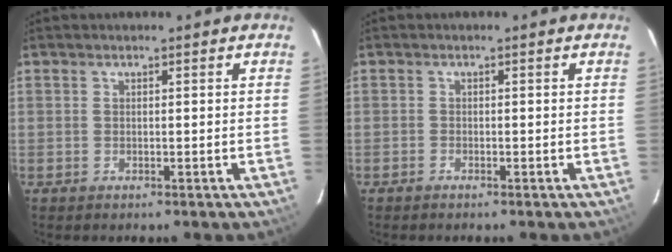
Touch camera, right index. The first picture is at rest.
{"total": 0.6, "force": [-0.6, 0.3, 0.0], "torque": [0.000, 0.004, -0.013]}